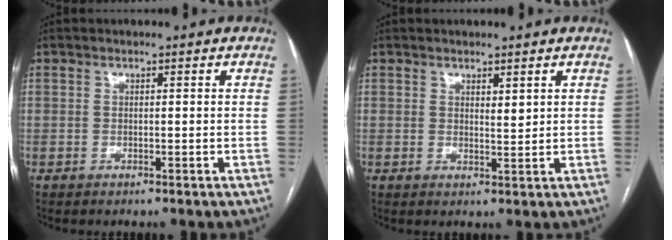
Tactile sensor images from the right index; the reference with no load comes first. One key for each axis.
{"total": 1.5, "fx": 0.9, "fy": 0.4, "fz": 1.1, "tx": -0.020, "ty": -0.008, "tz": 0.019}